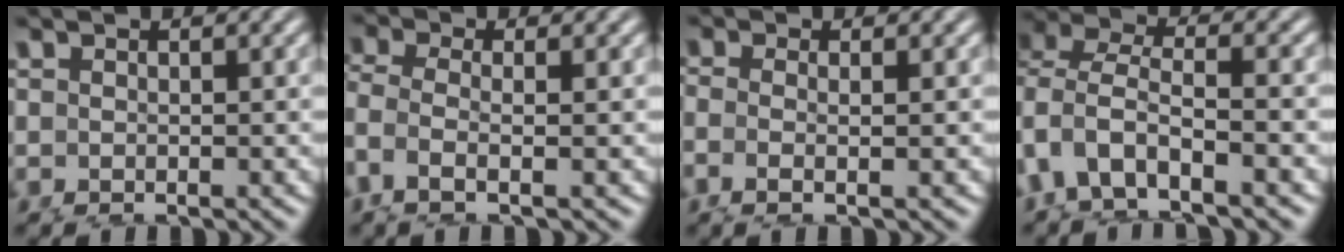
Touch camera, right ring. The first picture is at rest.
{"total": 3.6, "force": [0.6, 2.4, 2.5], "torque": [-0.091, -0.024, 0.027]}
{"total": 2.8, "force": [-0.2, 1.7, 2.2], "torque": [-0.076, -0.019, 0.007]}
{"total": 6.0, "force": [-0.7, 4.8, 3.6], "torque": [-0.102, -0.021, -0.006]}